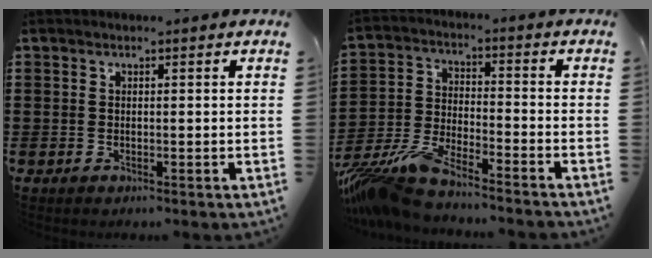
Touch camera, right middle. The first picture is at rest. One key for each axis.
{"total": 8.7, "fx": -8.0, "fy": 0.8, "fz": 3.2, "tx": -0.087, "ty": -0.004, "tz": -0.163}